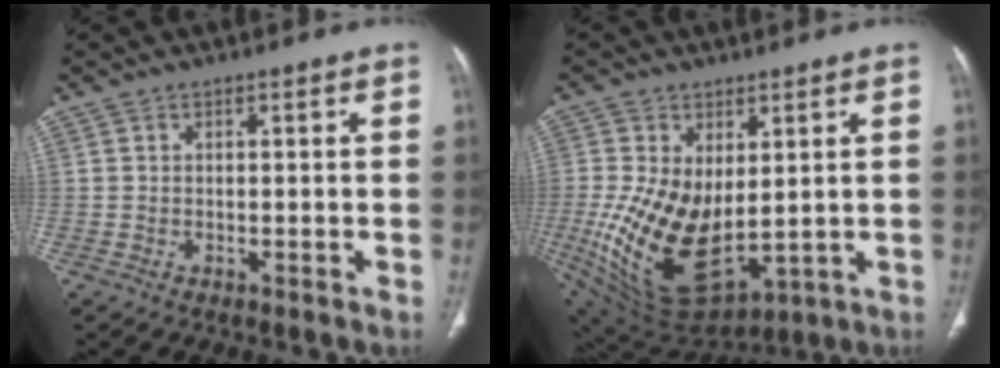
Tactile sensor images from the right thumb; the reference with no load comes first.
{"total": 18.7, "force": [0.1, 11.0, 15.1], "torque": [-0.288, -0.025, 0.033]}